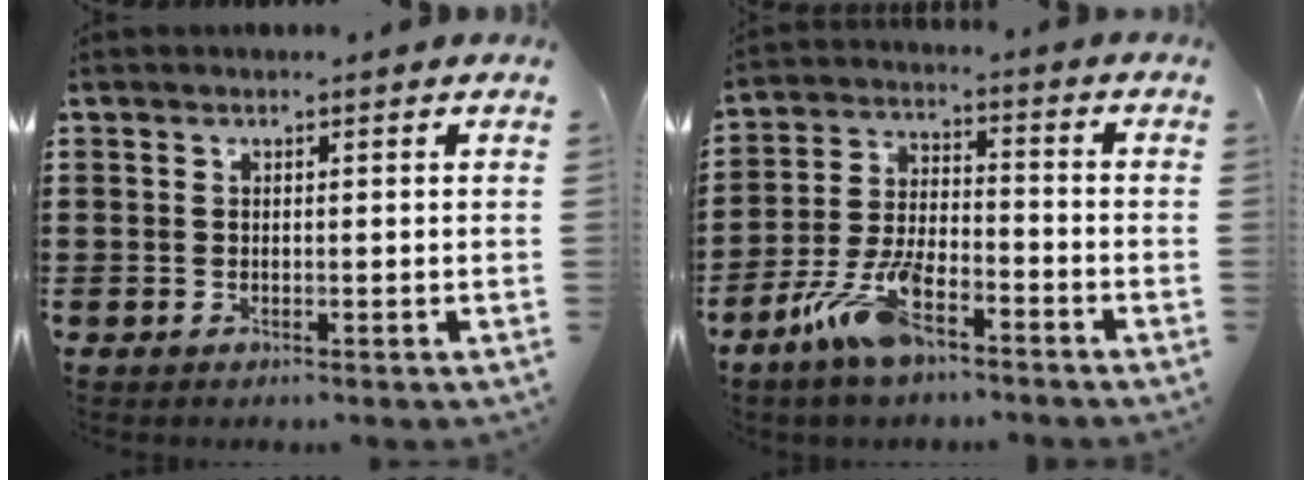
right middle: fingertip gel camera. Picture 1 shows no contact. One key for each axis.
{"total": 9.5, "fx": -6.0, "fy": 3.2, "fz": 6.6, "tx": -0.158, "ty": -0.004, "tz": -0.118}